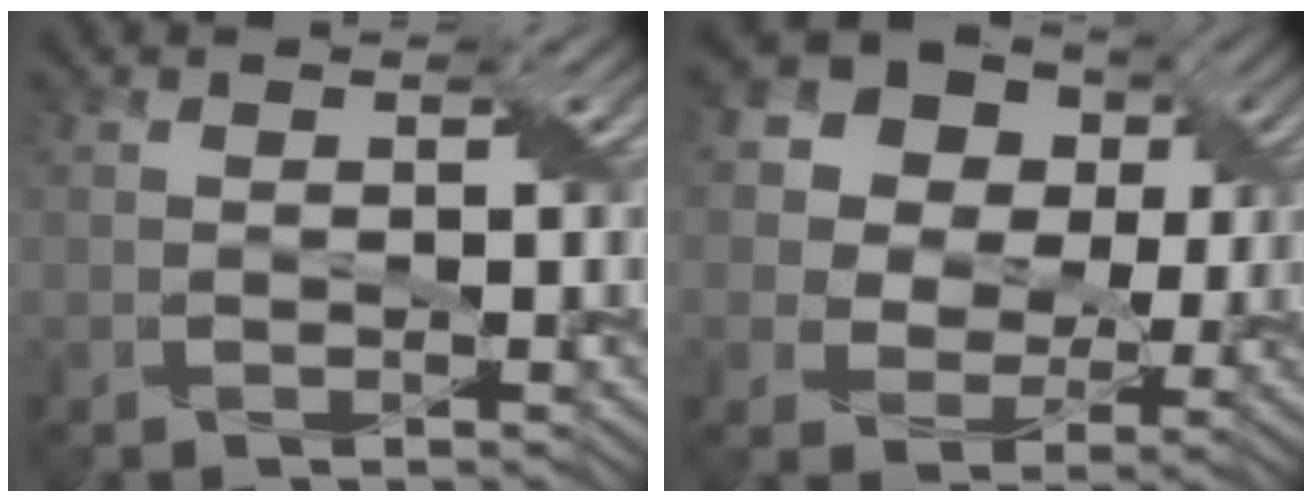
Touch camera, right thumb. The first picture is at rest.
{"total": 15.0, "force": [5.6, 12.0, 7.0], "torque": [-0.203, 0.058, 0.103]}